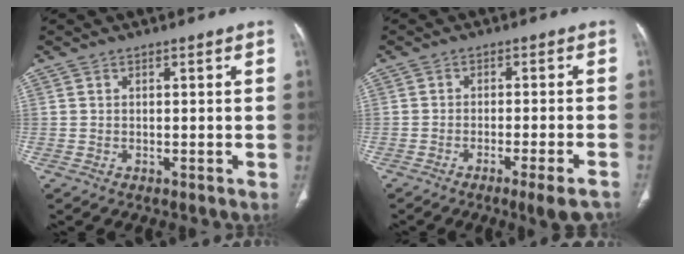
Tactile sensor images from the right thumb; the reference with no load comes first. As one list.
[{"total": 7.0, "force": [-4.9, 0.5, 4.9], "torque": [-0.063, 0.009, -0.068]}]